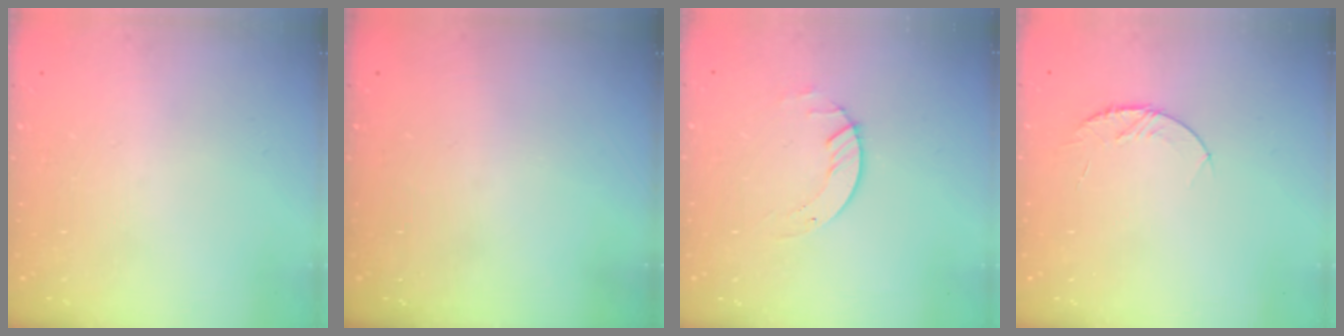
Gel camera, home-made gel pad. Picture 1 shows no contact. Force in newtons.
{"total": 0.0}
{"total": 2.7, "press": 2.7, "slide": 0.3}
{"total": 5.3, "press": 5.3, "slide": 0.6}